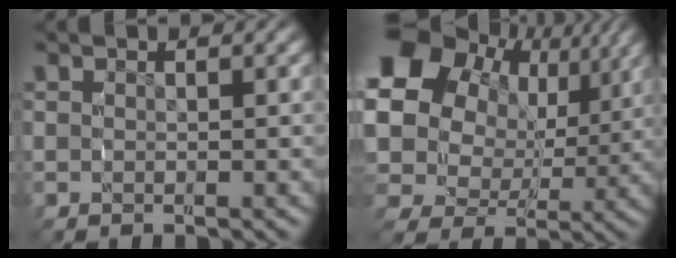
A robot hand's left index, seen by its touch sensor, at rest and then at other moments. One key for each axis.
{"total": 16.8, "fx": 3.6, "fy": 13.2, "fz": 9.7, "tx": -0.192, "ty": -0.002, "tz": 0.045}